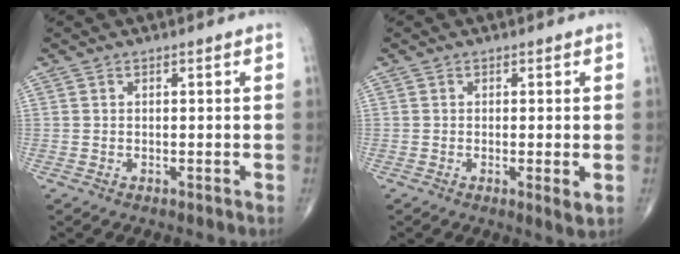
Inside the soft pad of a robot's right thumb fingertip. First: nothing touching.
{"total": 2.6, "force": [-0.4, 0.3, 2.5], "torque": [-0.044, -0.010, -0.010]}